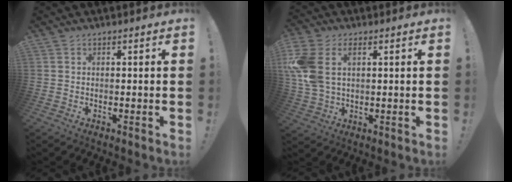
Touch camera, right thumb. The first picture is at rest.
{"total": 10.3, "force": [3.3, 6.5, 7.2], "torque": [-0.159, -0.007, 0.061]}